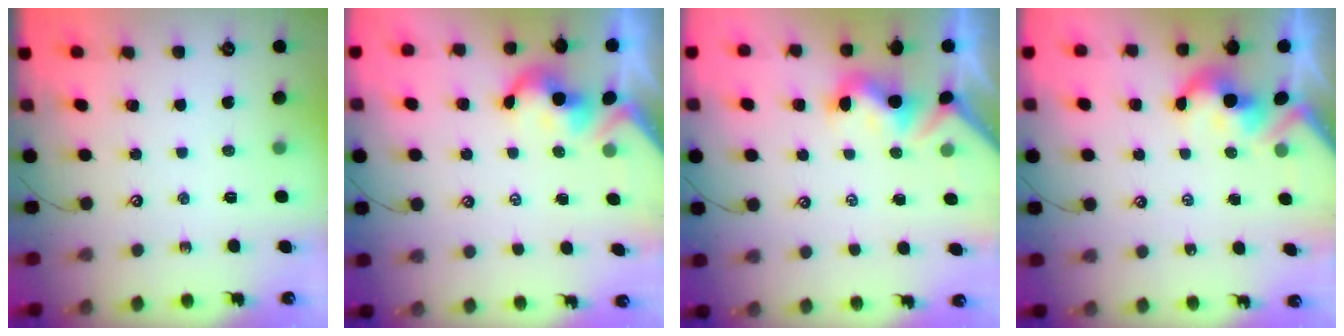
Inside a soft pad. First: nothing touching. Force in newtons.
{"total": 2.0, "press": 2.0, "slide": 0.3}
{"total": 1.2, "press": 1.0, "slide": 0.6}
{"total": 3.8, "press": 3.7, "slide": 0.6}